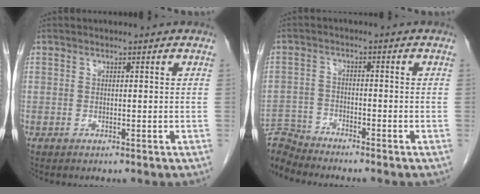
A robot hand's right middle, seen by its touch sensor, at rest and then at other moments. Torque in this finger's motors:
{"motor_torque": [-0.06, 0.18, -0.09, -0.03]}